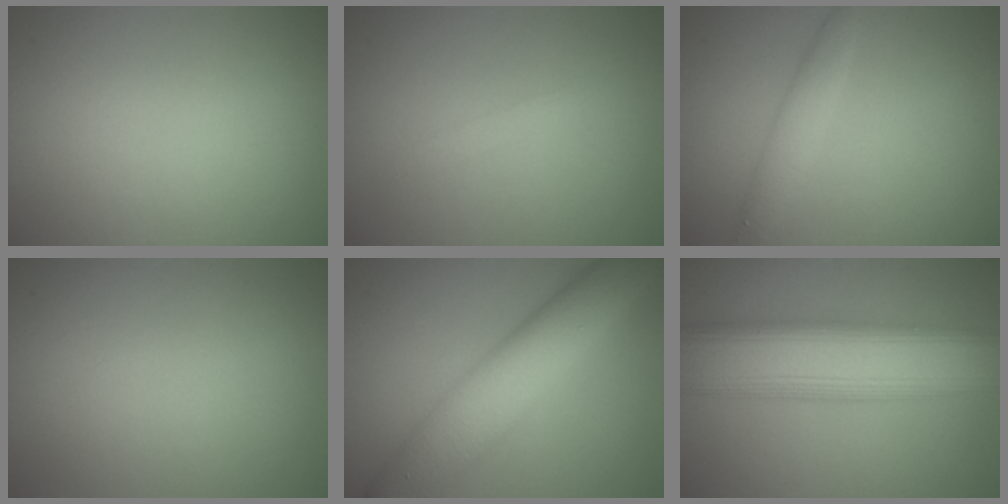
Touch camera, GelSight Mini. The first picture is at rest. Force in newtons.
{"total": 0.8, "press": 0.8, "slide": 0.1}
{"total": 2.1, "press": 2.1, "slide": 0.1}
{"total": 0.0}
{"total": 8.7, "press": 8.7, "slide": 0.4}
{"total": 12.0, "press": 12.0, "slide": 0.2}